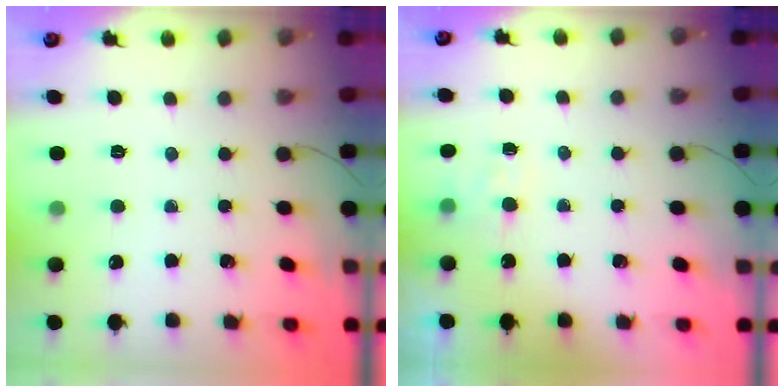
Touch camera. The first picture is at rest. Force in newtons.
{"total": 3.2, "press": 3.0, "slide": 1.2}